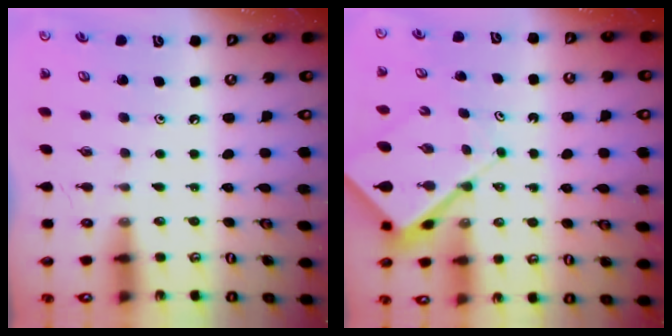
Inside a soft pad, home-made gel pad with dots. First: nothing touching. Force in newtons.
{"total": 8.2, "press": 8.1, "slide": 0.8}